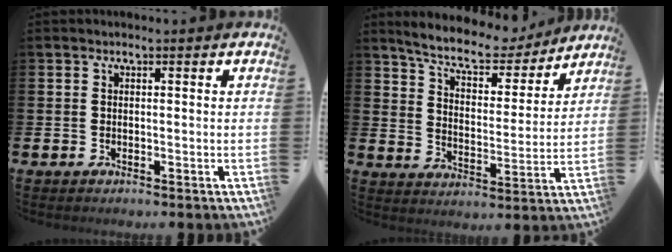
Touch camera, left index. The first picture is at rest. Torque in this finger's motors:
{"motor_torque": [1.07, -1.07, 0.23, 0.04]}